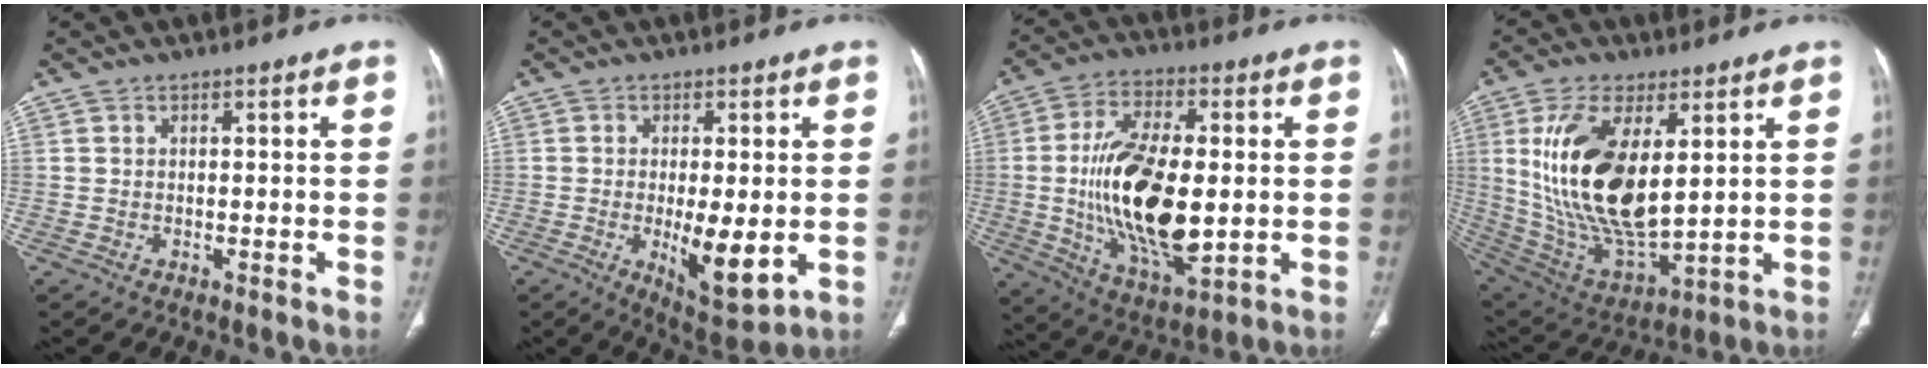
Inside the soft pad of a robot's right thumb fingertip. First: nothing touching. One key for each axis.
{"total": 9.9, "fx": -1.7, "fy": 3.5, "fz": 9.1, "tx": -0.137, "ty": -0.025, "tz": -0.016}
{"total": 21.1, "fx": -0.7, "fy": 9.8, "fz": 18.7, "tx": -0.335, "ty": -0.012, "tz": -0.003}
{"total": 21.5, "fx": 4.6, "fy": 10.0, "fz": 18.4, "tx": -0.354, "ty": -0.030, "tz": 0.101}